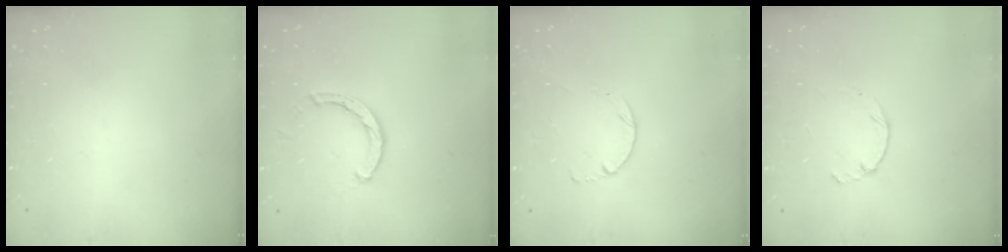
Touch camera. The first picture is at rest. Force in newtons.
{"total": 2.1, "press": 2.1, "slide": 0.1}
{"total": 0.0}
{"total": 1.3, "press": 1.2, "slide": 0.4}